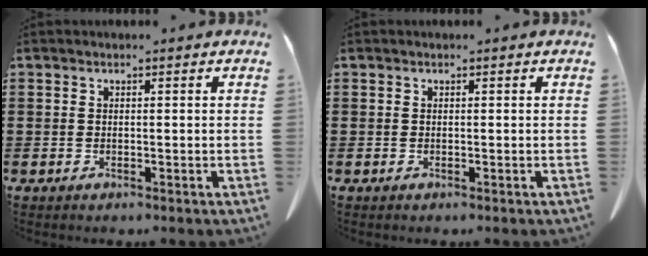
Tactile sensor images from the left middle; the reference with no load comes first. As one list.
[{"total": 0.0}]